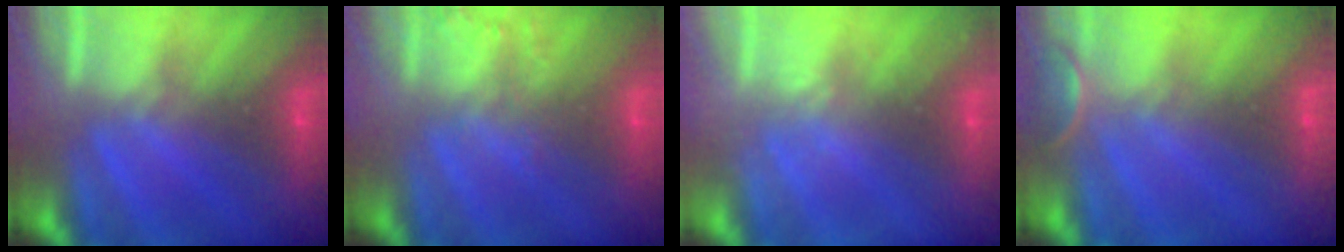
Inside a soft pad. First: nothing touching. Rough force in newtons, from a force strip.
{"total": 1.5}
{"total": 2.2}
{"total": 2.5}